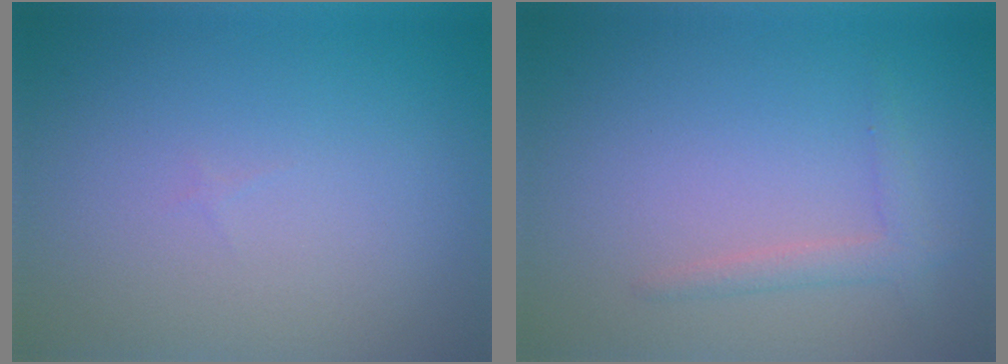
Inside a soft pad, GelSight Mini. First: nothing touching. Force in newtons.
{"total": 1.6, "press": 1.6, "slide": 0.0}